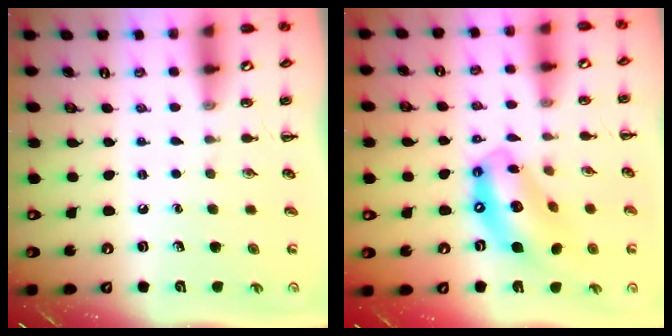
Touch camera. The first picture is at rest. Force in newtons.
{"total": 13.9, "press": 13.4, "slide": 3.8}